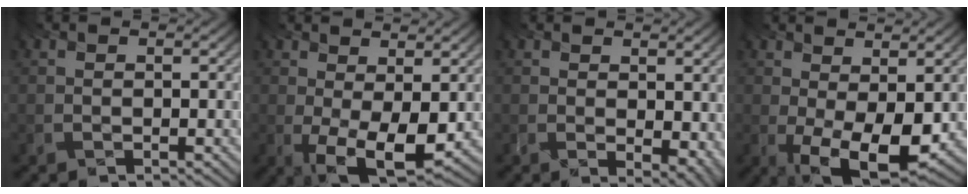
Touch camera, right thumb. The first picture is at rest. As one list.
[{"total": 8.5, "force": [-1.2, 3.5, 7.7], "torque": [-0.131, -0.011, -0.020]}, {"total": 6.6, "force": [1.7, 3.5, 5.4], "torque": [-0.075, -0.015, 0.042]}, {"total": 9.9, "force": [-1.2, 4.5, 8.8], "torque": [-0.142, -0.011, -0.017]}]